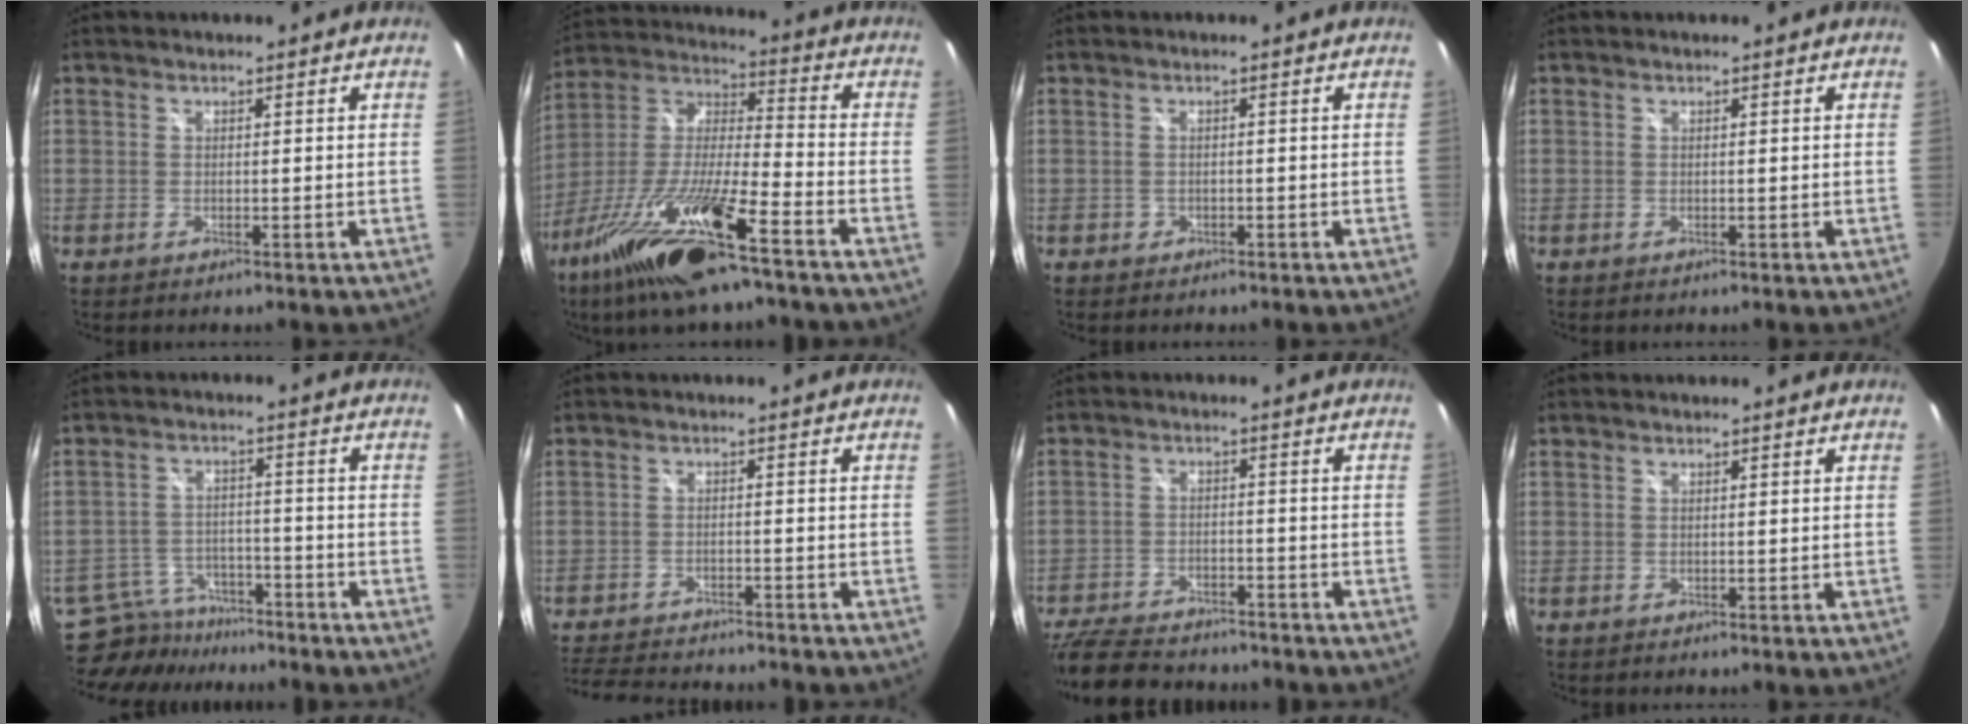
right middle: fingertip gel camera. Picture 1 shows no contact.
{"total": 20.6, "force": [-13.2, 2.7, 15.5], "torque": [-0.302, -0.028, -0.251]}
{"total": 1.1, "force": [-0.6, 1.0, 0.1], "torque": [-0.004, 0.002, -0.005]}
{"total": 0.0}
{"total": 10.7, "force": [-9.4, 4.4, 2.1], "torque": [-0.067, 0.012, -0.142]}
{"total": 11.6, "force": [-10.5, 2.3, 4.2], "torque": [-0.108, -0.013, -0.167]}
{"total": 16.6, "force": [-13.7, 6.4, 6.9], "torque": [-0.171, -0.009, -0.213]}
{"total": 0.0}